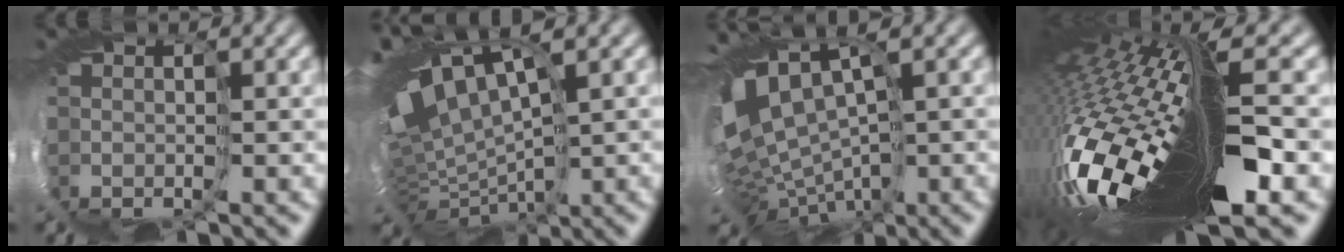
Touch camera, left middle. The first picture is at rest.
{"total": 10.4, "force": [3.2, 4.2, 8.9], "torque": [-0.179, 0.002, 0.094]}
{"total": 7.6, "force": [0.6, 4.6, 6.0], "torque": [-0.121, -0.017, 0.046]}
{"total": 14.8, "force": [-1.1, 3.9, 14.3], "torque": [-0.309, -0.037, -0.007]}